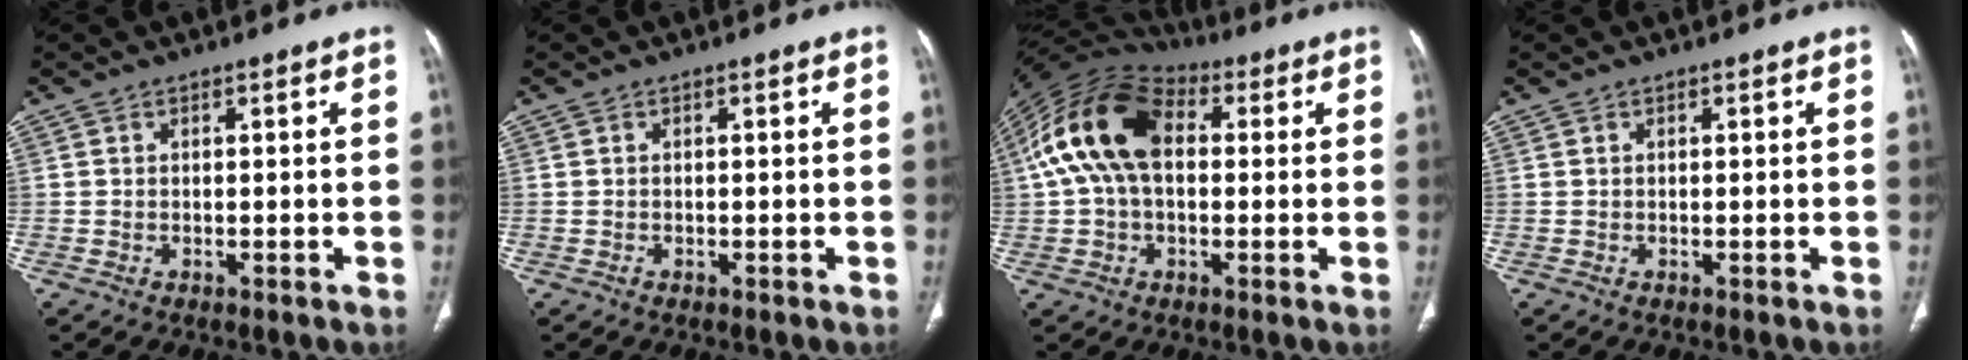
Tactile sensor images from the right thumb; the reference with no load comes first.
{"total": 0.0}
{"total": 17.2, "force": [2.8, 10.8, 13.1], "torque": [-0.247, 0.042, 0.042]}
{"total": 0.0}